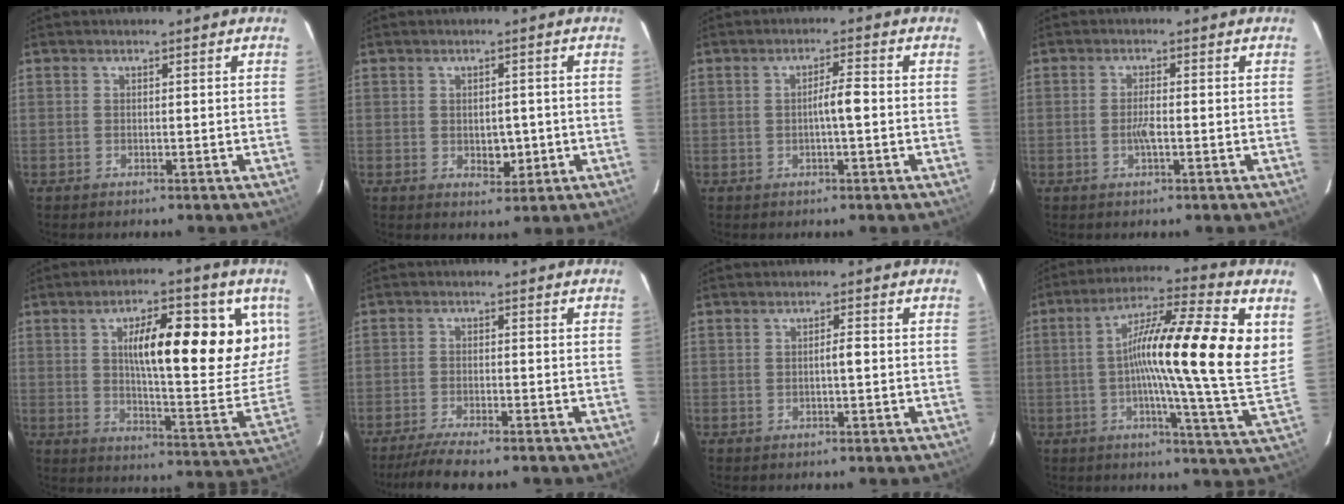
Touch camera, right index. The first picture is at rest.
{"total": 3.4, "force": [-0.7, 2.1, 2.5], "torque": [-0.030, 0.000, -0.001]}
{"total": 4.3, "force": [-0.5, 0.0, 4.3], "torque": [-0.073, 0.006, -0.008]}
{"total": 2.2, "force": [-0.6, 0.3, 2.1], "torque": [-0.045, 0.000, -0.013]}
{"total": 20.0, "force": [6.3, 4.5, 18.5], "torque": [-0.252, 0.009, 0.093]}
{"total": 7.3, "force": [-6.2, 0.4, 3.9], "torque": [-0.062, -0.018, -0.103]}
{"total": 1.3, "force": [-0.2, 0.1, 1.3], "torque": [-0.021, 0.002, -0.004]}
{"total": 20.1, "force": [3.6, 0.5, 19.8], "torque": [-0.291, 0.020, 0.036]}